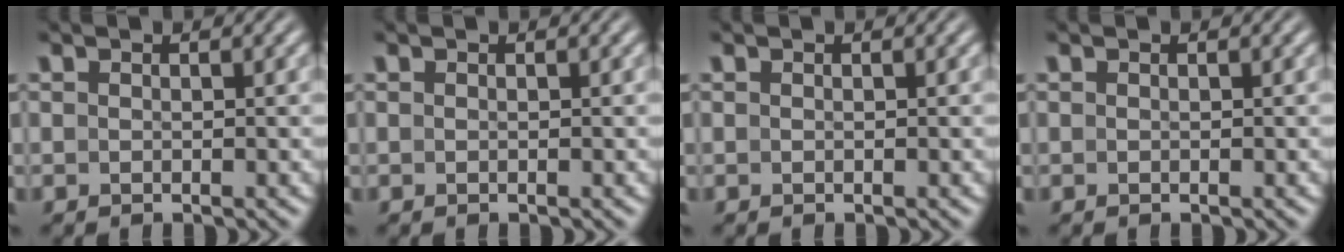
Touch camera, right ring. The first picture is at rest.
{"total": 0.0}
{"total": 0.0}
{"total": 0.0}